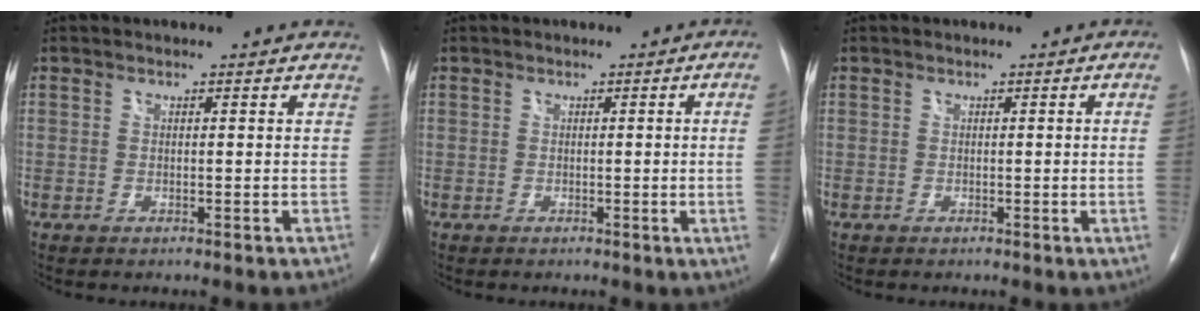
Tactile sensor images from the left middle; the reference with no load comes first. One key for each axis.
{"total": 4.3, "fx": -0.3, "fy": -1.7, "fz": 3.9, "tx": -0.045, "ty": -0.007, "tz": -0.003}
{"total": 2.6, "fx": -0.2, "fy": -1.1, "fz": 2.3, "tx": -0.028, "ty": -0.003, "tz": -0.001}